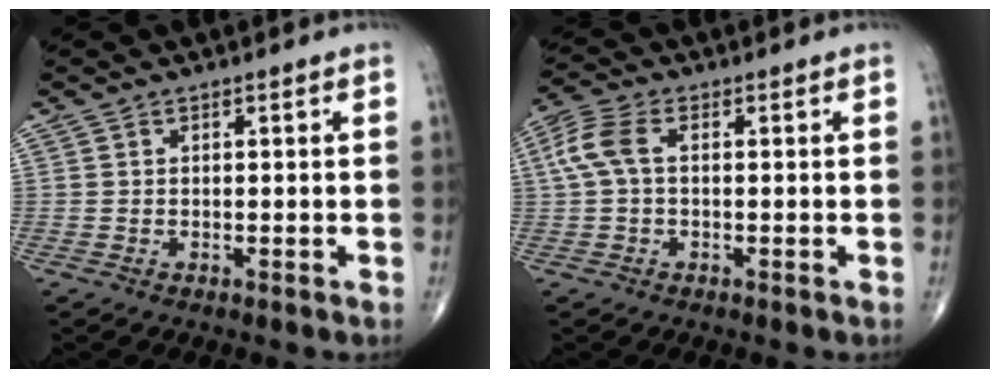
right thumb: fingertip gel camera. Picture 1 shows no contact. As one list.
[{"total": 6.0, "force": [0.7, 3.3, 5.0], "torque": [-0.129, 0.021, 0.010]}]